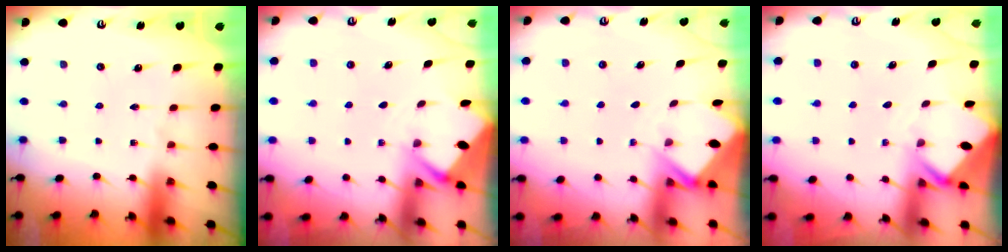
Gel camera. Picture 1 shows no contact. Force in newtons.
{"total": 2.6, "press": 2.6, "slide": 0.1}
{"total": 2.6, "press": 2.6, "slide": 0.1}
{"total": 3.4, "press": 3.4, "slide": 0.1}